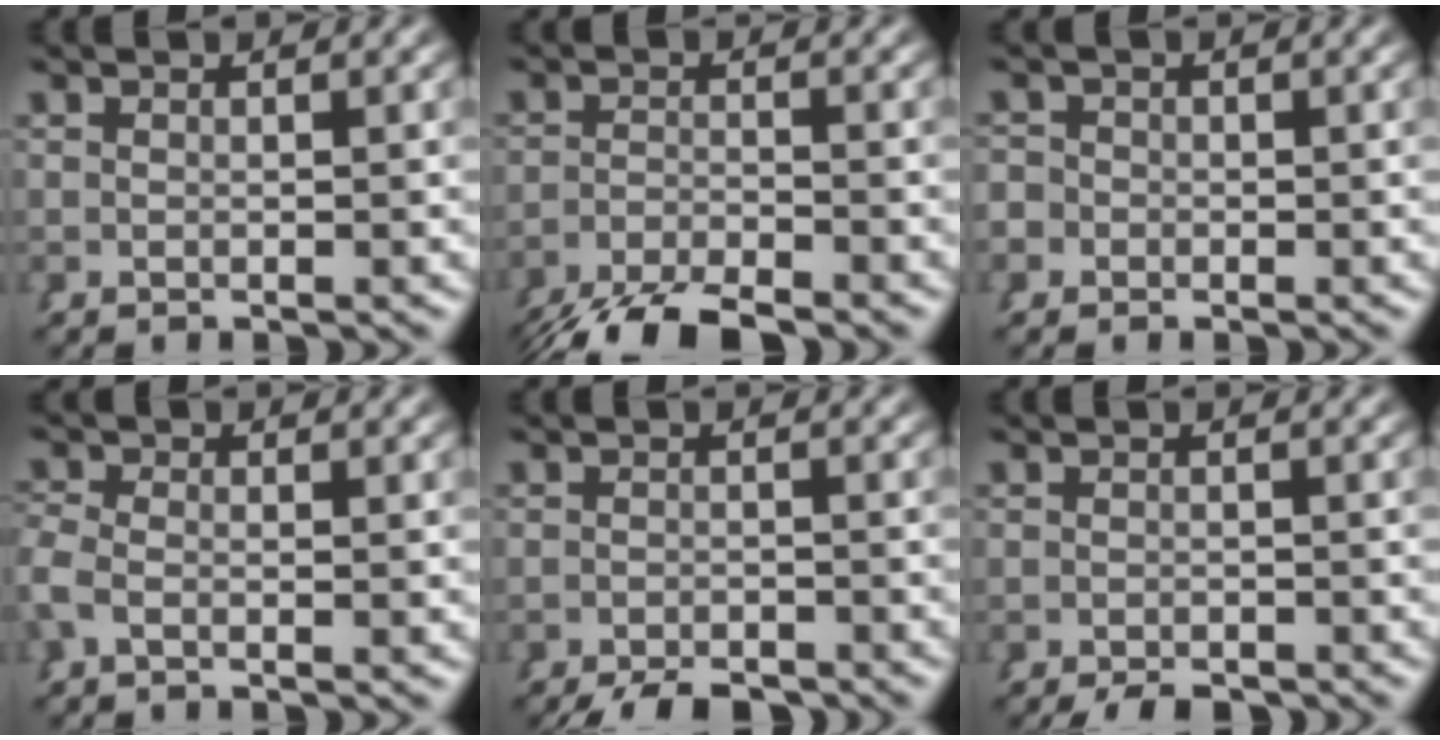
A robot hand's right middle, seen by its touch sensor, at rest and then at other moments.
{"total": 5.2, "force": [-4.8, 0.6, 1.8], "torque": [-0.020, -0.005, -0.078]}
{"total": 2.3, "force": [-0.8, 2.1, 0.1], "torque": [-0.007, -0.002, -0.023]}
{"total": 1.7, "force": [-0.5, 1.2, 1.1], "torque": [-0.035, -0.002, -0.014]}
{"total": 4.1, "force": [-3.8, 1.0, 1.2], "torque": [-0.005, -0.008, -0.060]}
{"total": 2.4, "force": [-2.1, 0.7, 0.7], "torque": [-0.005, -0.007, -0.035]}